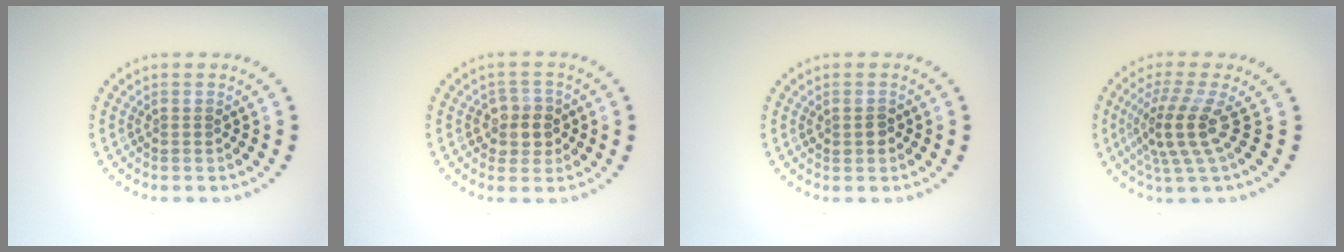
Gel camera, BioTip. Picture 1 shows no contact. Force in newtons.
{"total": 2.6, "press": 2.4, "slide": 1.0}
{"total": 1.2, "press": 1.2, "slide": 0.0}
{"total": 4.0, "press": 2.8, "slide": 2.9}